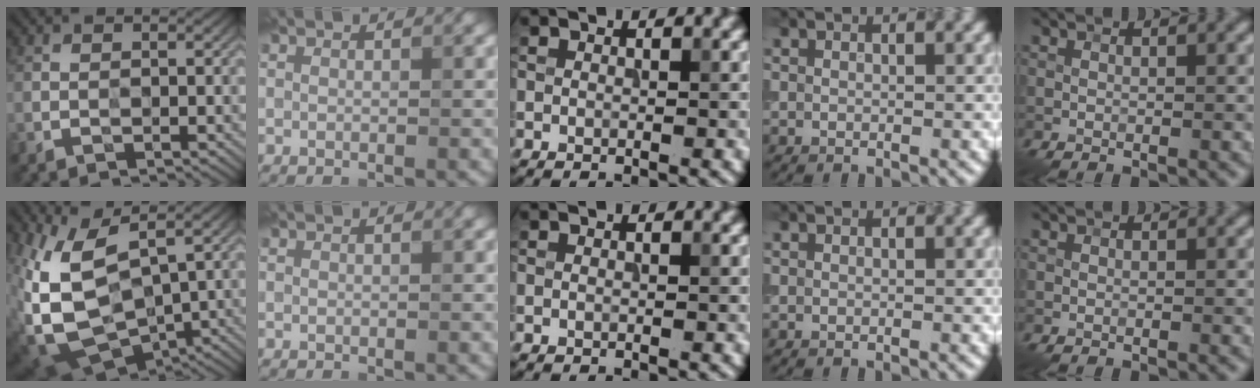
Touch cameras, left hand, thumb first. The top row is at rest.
{"thumb": {"total": 12.0, "force": [2.2, 7.2, 9.4], "torque": [-0.232, -0.028, 0.071]}}